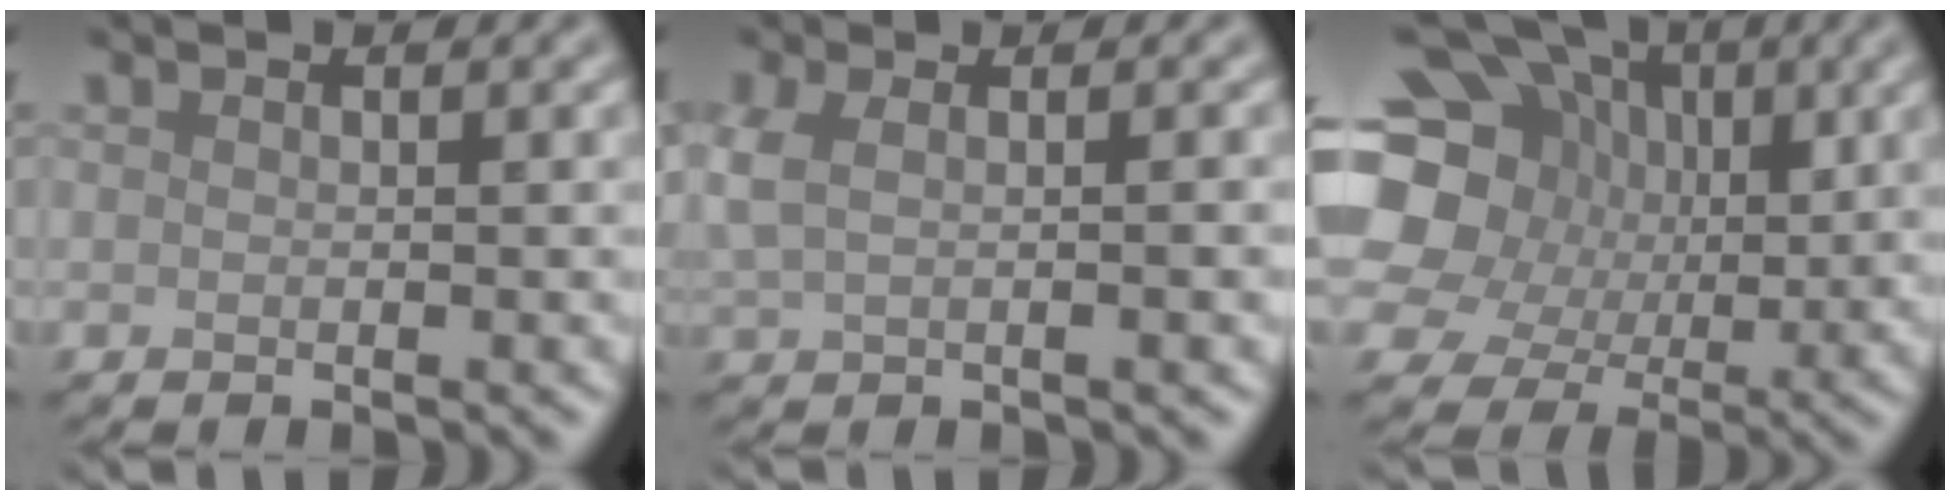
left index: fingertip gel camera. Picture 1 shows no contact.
{"total": 3.3, "force": [0.2, 1.5, 3.0], "torque": [-0.048, 0.007, 0.008]}
{"total": 15.2, "force": [2.7, 12.6, 8.0], "torque": [-0.175, 0.024, 0.033]}